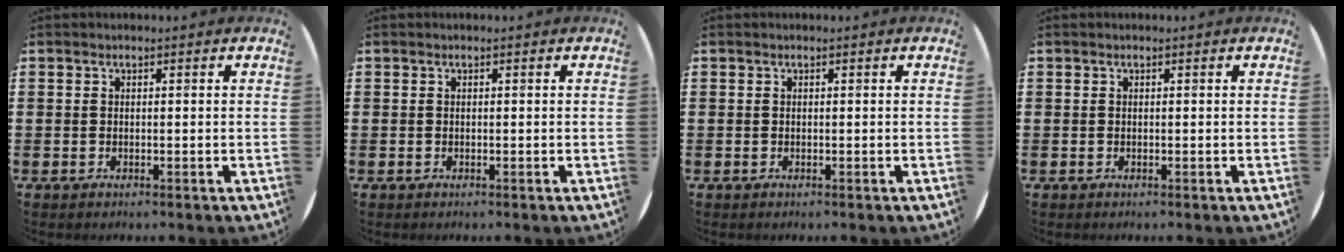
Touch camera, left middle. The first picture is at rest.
{"total": 0.0}
{"total": 0.0}
{"total": 0.0}